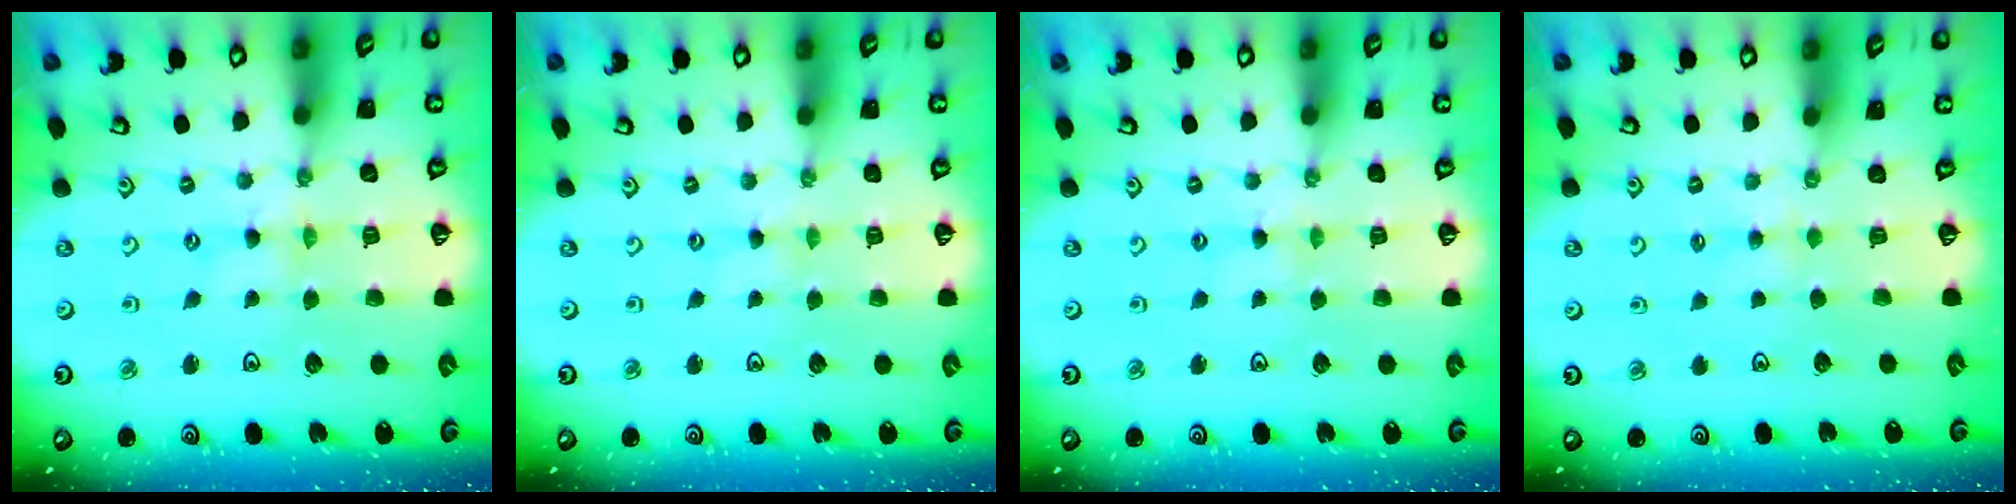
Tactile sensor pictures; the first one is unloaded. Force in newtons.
{"total": 0.0}
{"total": 0.9, "press": 0.8, "slide": 0.2}
{"total": 2.0, "press": 2.0, "slide": 0.4}